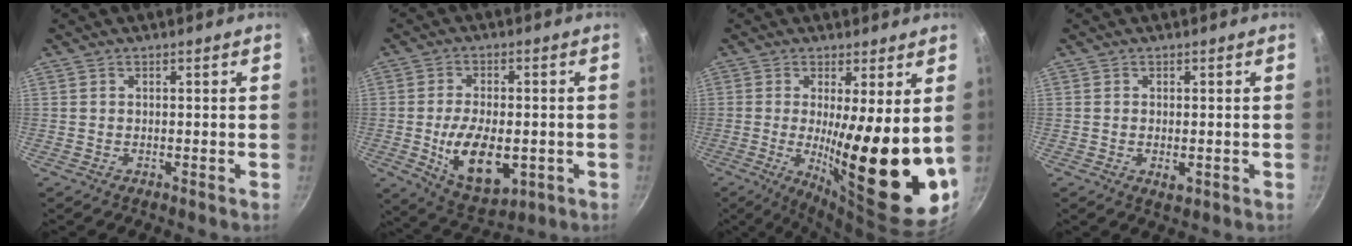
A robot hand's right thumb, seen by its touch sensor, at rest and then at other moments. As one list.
[{"total": 13.5, "force": [-2.6, 7.3, 11.1], "torque": [-0.170, -0.002, -0.029]}, {"total": 18.5, "force": [0.4, 3.8, 18.0], "torque": [-0.259, -0.035, 0.013]}, {"total": 2.3, "force": [-0.5, 1.2, 1.9], "torque": [-0.031, -0.005, -0.007]}]